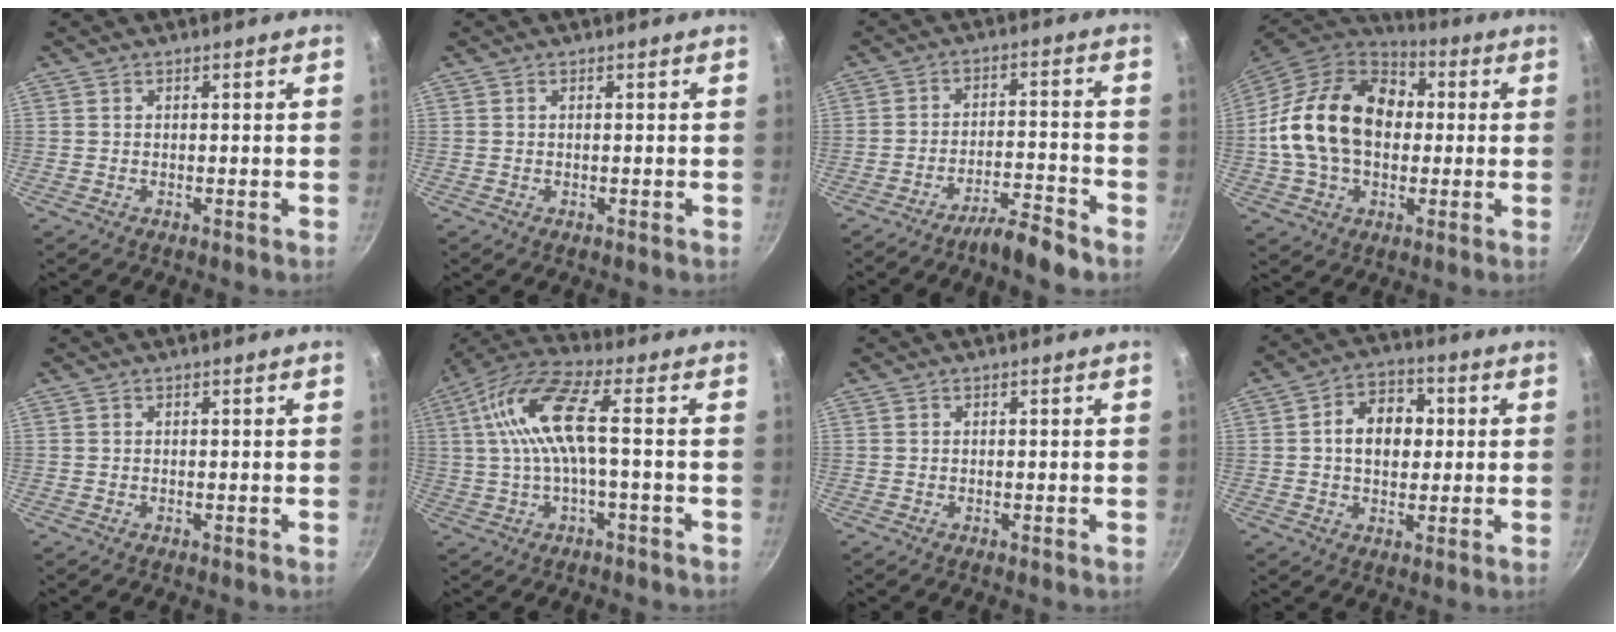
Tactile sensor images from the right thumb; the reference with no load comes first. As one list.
[{"total": 0.0}, {"total": 6.7, "force": [-5.5, 0.7, 3.8], "torque": [-0.070, 0.047, -0.093]}, {"total": 21.5, "force": [1.4, 15.5, 14.9], "torque": [-0.240, 0.036, 0.014]}, {"total": 0.0}, {"total": 12.7, "force": [0.9, 3.6, 12.1], "torque": [-0.247, 0.028, 0.011]}, {"total": 0.0}, {"total": 10.1, "force": [1.1, 7.3, 6.8], "torque": [-0.071, 0.014, 0.007]}]